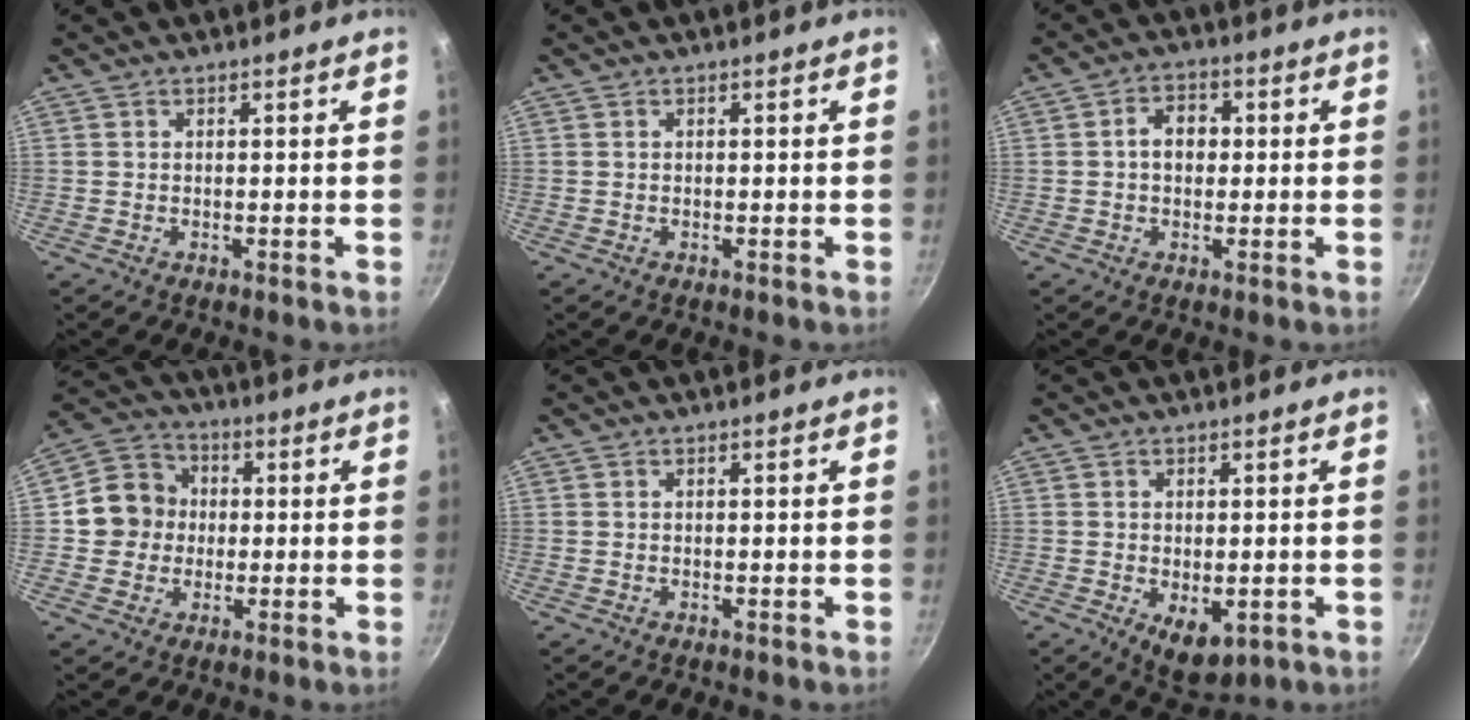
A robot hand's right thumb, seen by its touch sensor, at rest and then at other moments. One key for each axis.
{"total": 0.0}
{"total": 5.0, "fx": 0.2, "fy": 3.8, "fz": 3.2, "tx": -0.025, "ty": 0.013, "tz": -0.003}
{"total": 9.2, "fx": 0.0, "fy": 8.6, "fz": 3.4, "tx": -0.019, "ty": 0.019, "tz": -0.019}
{"total": 0.0}
{"total": 6.6, "fx": -1.6, "fy": 3.8, "fz": 5.1, "tx": -0.061, "ty": -0.009, "tz": -0.010}